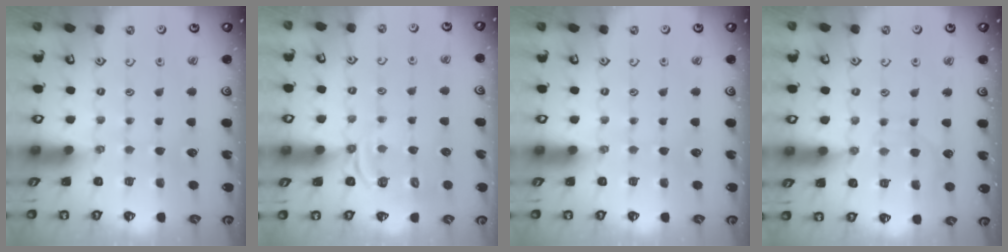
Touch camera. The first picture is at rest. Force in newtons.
{"total": 5.8, "press": 5.5, "slide": 1.9}
{"total": 0.0}
{"total": 6.9, "press": 6.8, "slide": 0.5}